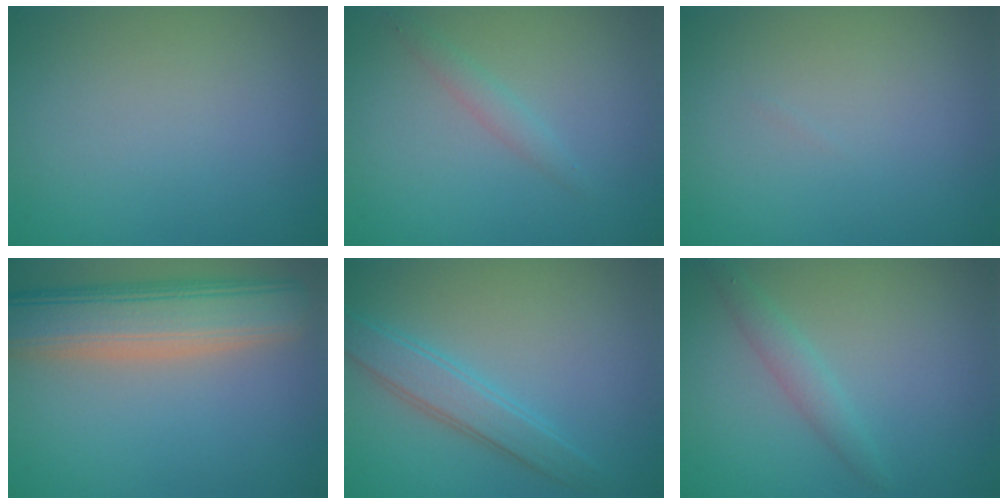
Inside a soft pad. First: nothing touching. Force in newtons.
{"total": 1.4, "press": 1.4, "slide": 0.0}
{"total": 0.0}
{"total": 8.4, "press": 8.4, "slide": 0.9}
{"total": 3.0, "press": 3.0, "slide": 0.1}
{"total": 1.8, "press": 1.8, "slide": 0.1}